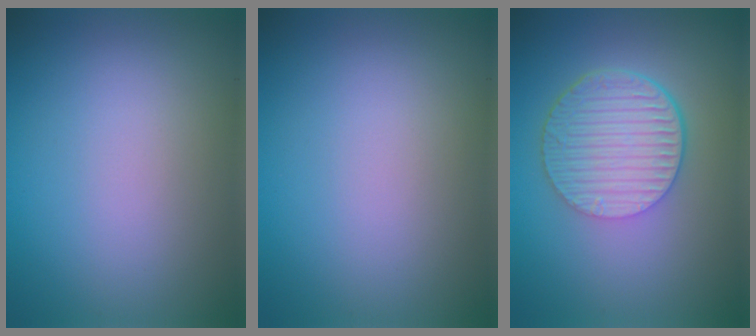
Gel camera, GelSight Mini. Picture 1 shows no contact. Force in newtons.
{"total": 0.0}
{"total": 6.5, "press": 4.4, "slide": 4.7}